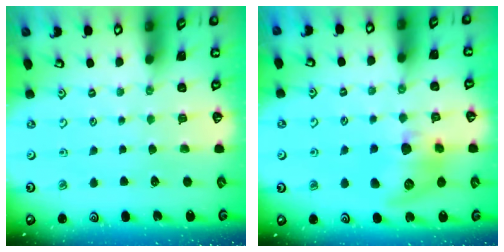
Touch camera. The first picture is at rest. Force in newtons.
{"total": 16.3, "press": 16.2, "slide": 1.3}